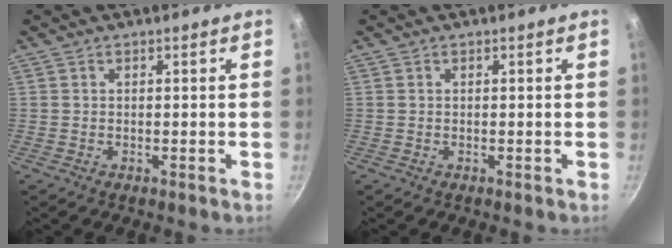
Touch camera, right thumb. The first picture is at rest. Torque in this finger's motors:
{"motor_torque": [0.00, 0.00, 0.09, 0.00, 0.02]}